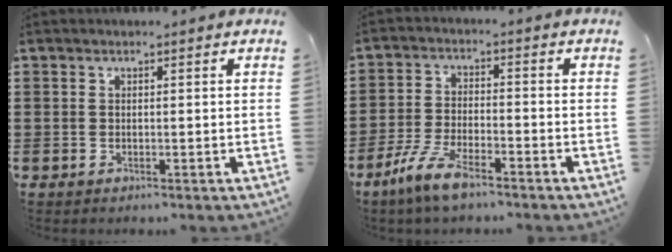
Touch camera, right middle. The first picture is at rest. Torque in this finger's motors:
{"motor_torque": [1.73, -0.41, 0.49, 0.13]}